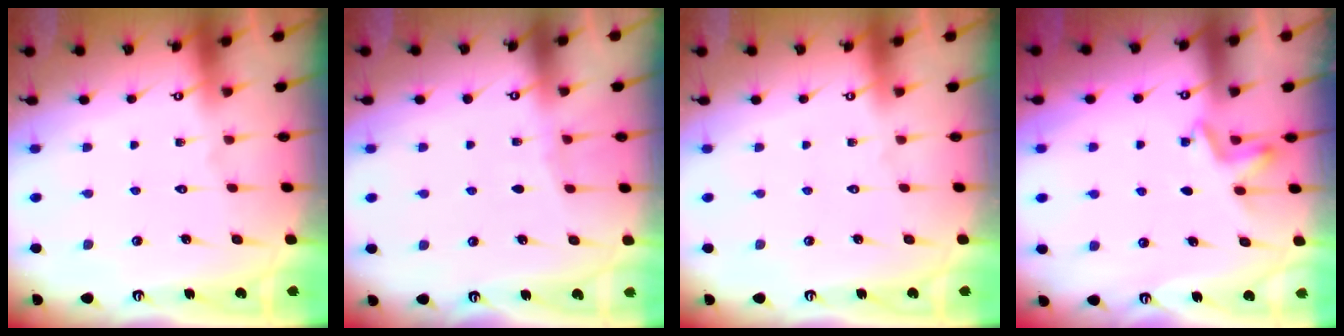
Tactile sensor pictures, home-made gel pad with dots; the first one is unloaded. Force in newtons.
{"total": 3.7, "press": 3.6, "slide": 0.5}
{"total": 0.0}
{"total": 2.4, "press": 2.2, "slide": 1.1}